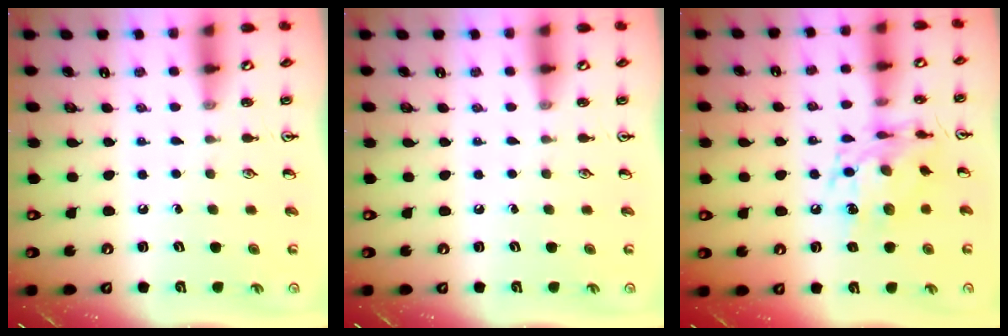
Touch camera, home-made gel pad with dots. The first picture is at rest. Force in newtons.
{"total": 0.0}
{"total": 12.9, "press": 12.9, "slide": 0.9}